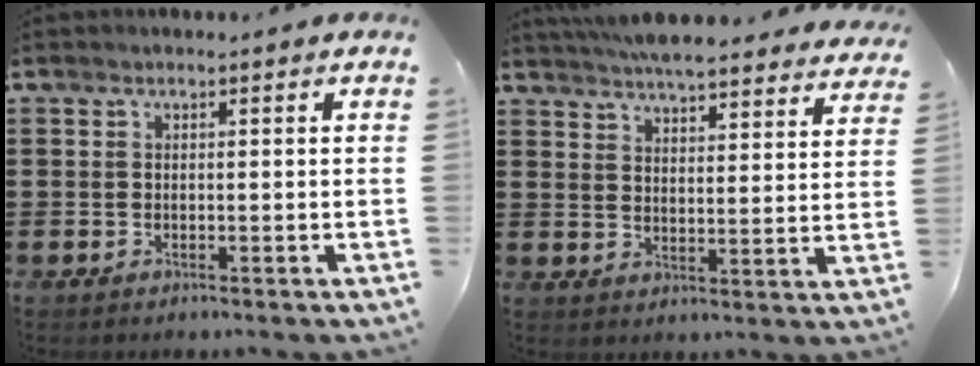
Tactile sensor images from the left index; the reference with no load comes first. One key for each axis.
{"total": 5.7, "fx": 5.5, "fy": 0.2, "fz": 1.4, "tx": -0.049, "ty": -0.029, "tz": 0.099}